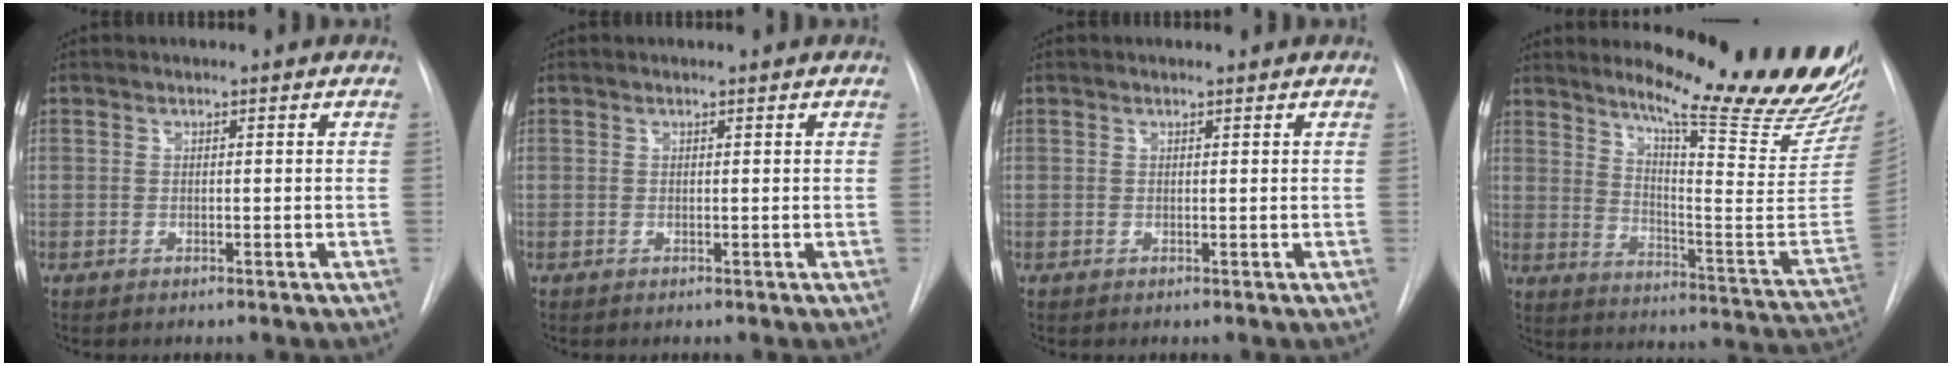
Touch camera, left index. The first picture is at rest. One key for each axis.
{"total": 0.0}
{"total": 0.5, "fx": 0.5, "fy": 0.0, "fz": 0.2, "tx": -0.009, "ty": 0.004, "tz": 0.009}
{"total": 22.8, "fx": 19.4, "fy": 0.5, "fz": 12.0, "tx": -0.177, "ty": -0.110, "tz": 0.256}